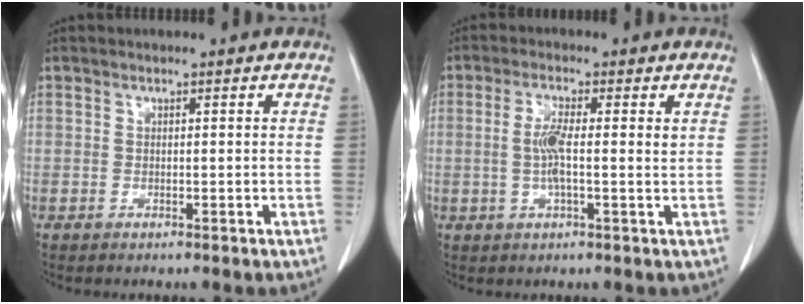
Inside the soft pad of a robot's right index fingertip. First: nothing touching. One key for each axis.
{"total": 4.7, "fx": 0.5, "fy": 0.7, "fz": 4.7, "tx": -0.091, "ty": 0.004, "tz": 0.003}